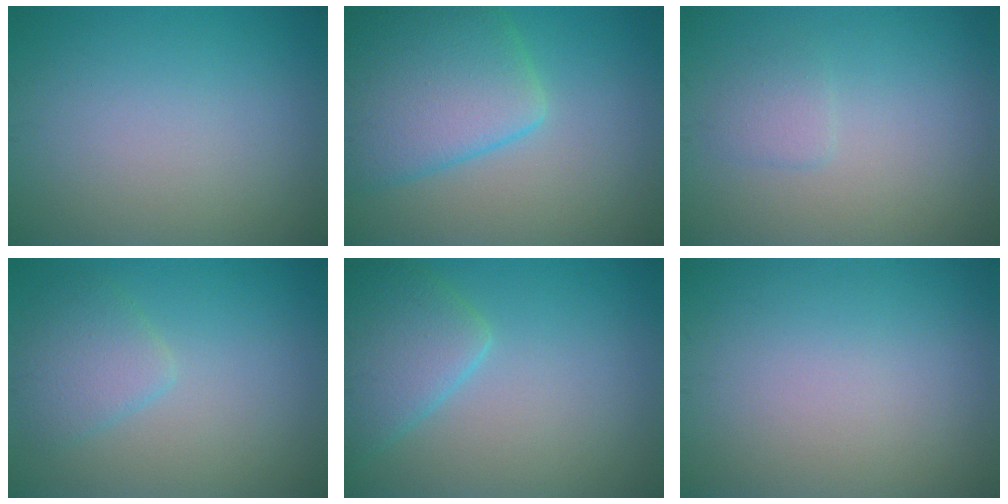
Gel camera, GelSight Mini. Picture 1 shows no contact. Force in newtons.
{"total": 8.2, "press": 8.2, "slide": 0.4}
{"total": 1.4, "press": 1.3, "slide": 0.3}
{"total": 2.8, "press": 2.8, "slide": 0.2}
{"total": 4.6, "press": 4.6, "slide": 0.3}
{"total": 0.0}